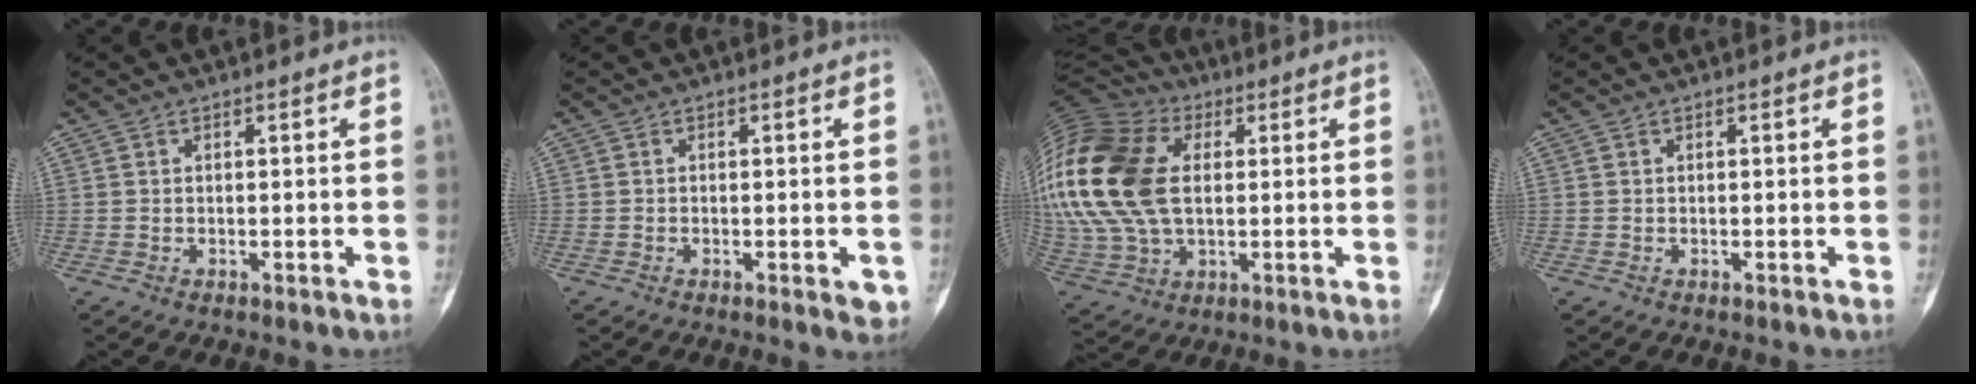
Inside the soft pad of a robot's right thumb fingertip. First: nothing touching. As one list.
[{"total": 2.7, "force": [-0.9, 1.1, 2.3], "torque": [-0.011, -0.002, -0.011]}, {"total": 29.2, "force": [4.8, 19.2, 21.4], "torque": [-0.497, 0.027, 0.094]}, {"total": 0.0}]